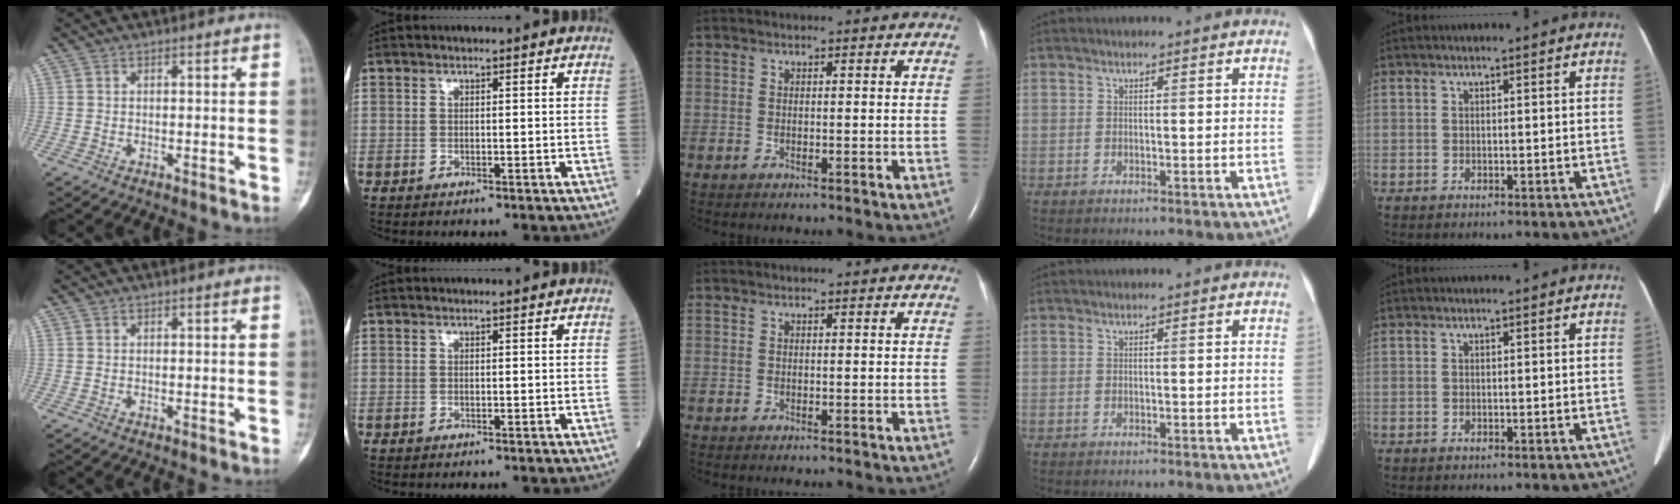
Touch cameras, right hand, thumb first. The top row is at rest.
{}